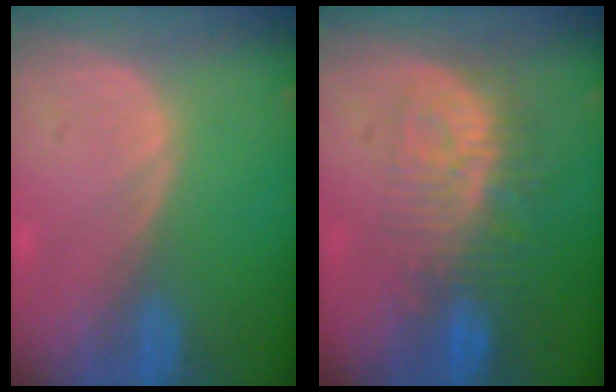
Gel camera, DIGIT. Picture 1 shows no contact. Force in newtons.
{"total": 9.5, "press": 8.5, "slide": 4.1}